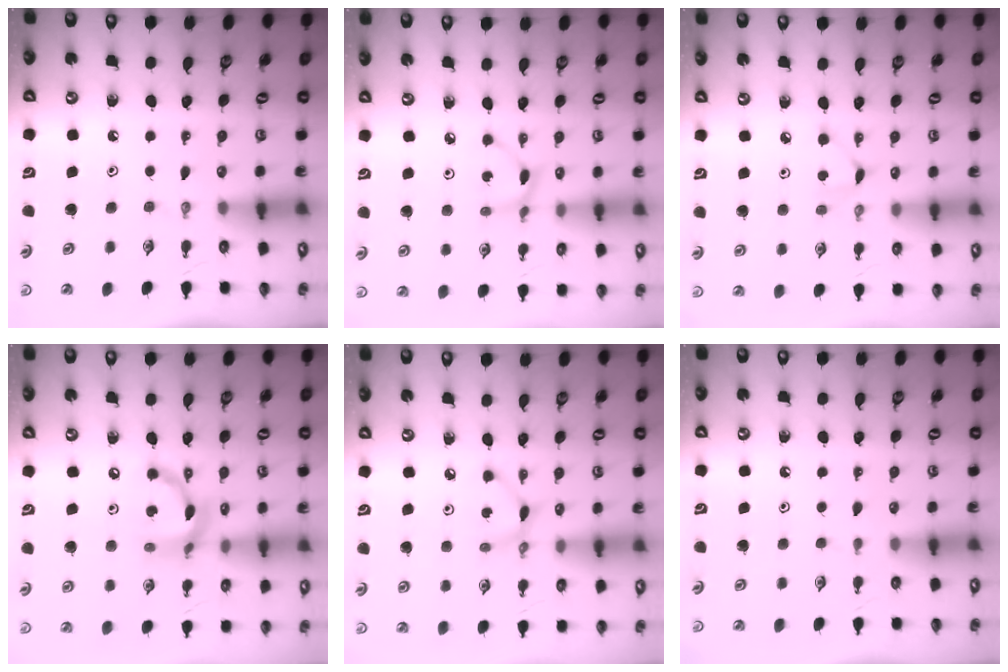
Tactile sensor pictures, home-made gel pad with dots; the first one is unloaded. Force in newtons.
{"total": 2.8, "press": 2.8, "slide": 0.1}
{"total": 3.7, "press": 3.7, "slide": 0.3}
{"total": 11.8, "press": 11.8, "slide": 0.7}
{"total": 4.5, "press": 4.5, "slide": 0.2}
{"total": 0.6, "press": 0.6, "slide": 0.1}